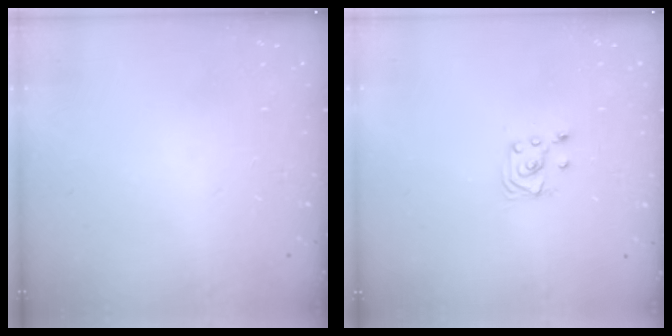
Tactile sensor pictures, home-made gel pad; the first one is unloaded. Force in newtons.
{"total": 3.5, "press": 3.5, "slide": 0.4}